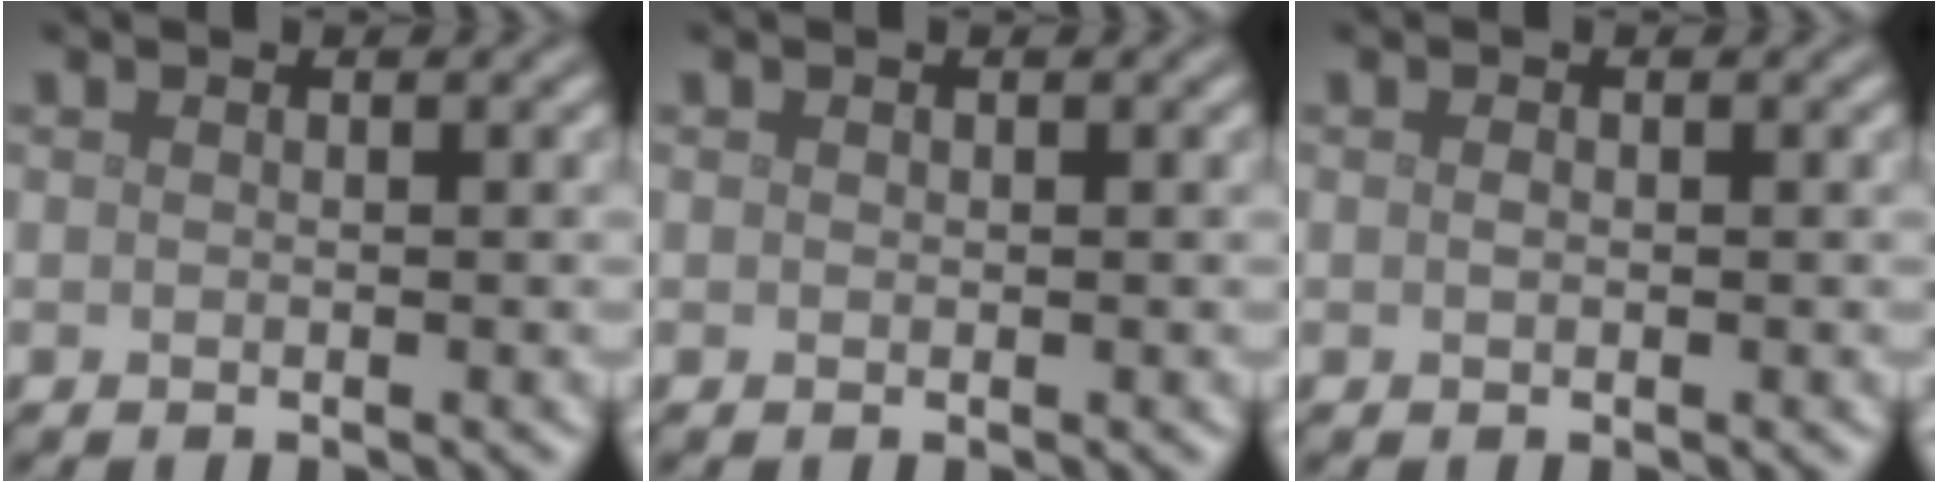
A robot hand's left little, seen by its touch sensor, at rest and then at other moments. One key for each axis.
{"total": 0.0}
{"total": 0.5, "fx": 0.0, "fy": 0.3, "fz": 0.4, "tx": -0.010, "ty": -0.001, "tz": 0.000}